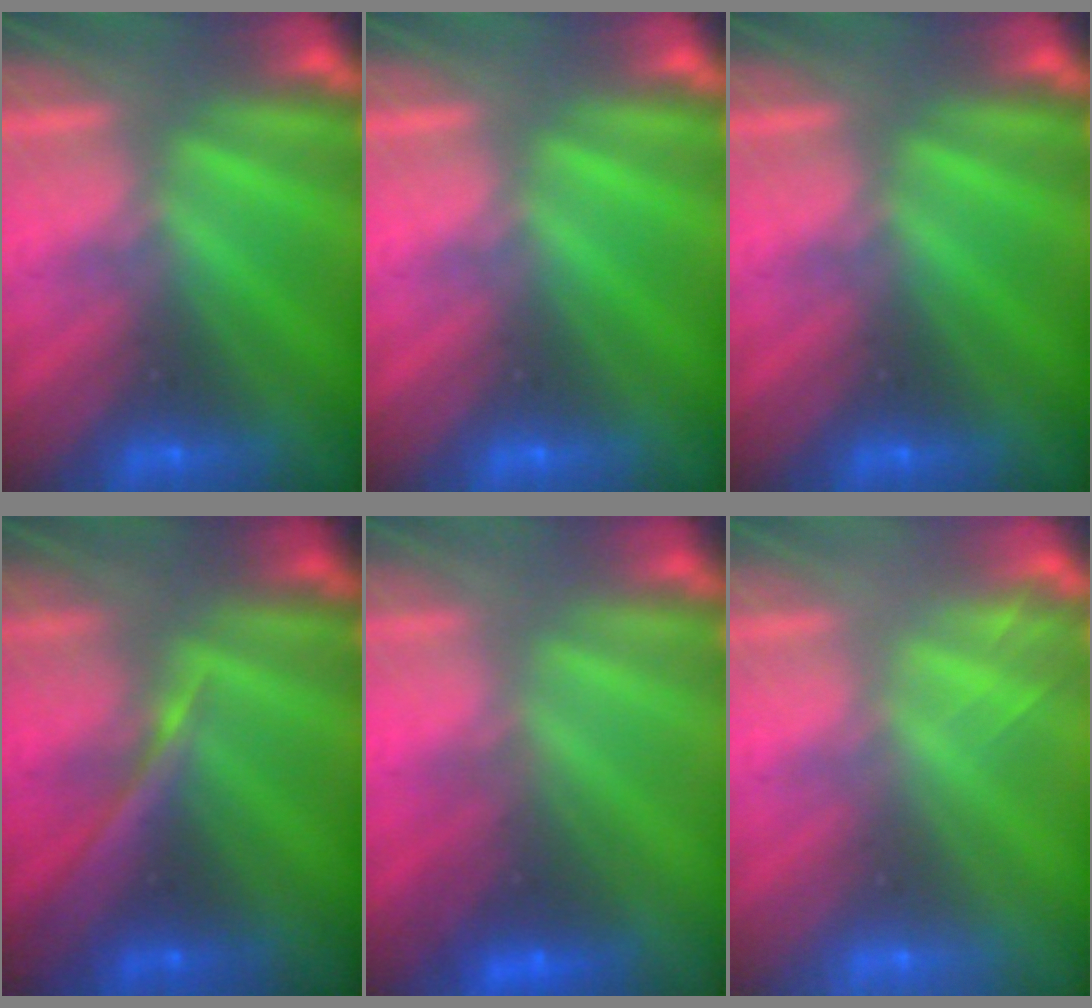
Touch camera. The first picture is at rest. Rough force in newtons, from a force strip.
{"total": 0.0}
{"total": 0.0}
{"total": 2.3}
{"total": 2.3}
{"total": 2.0}